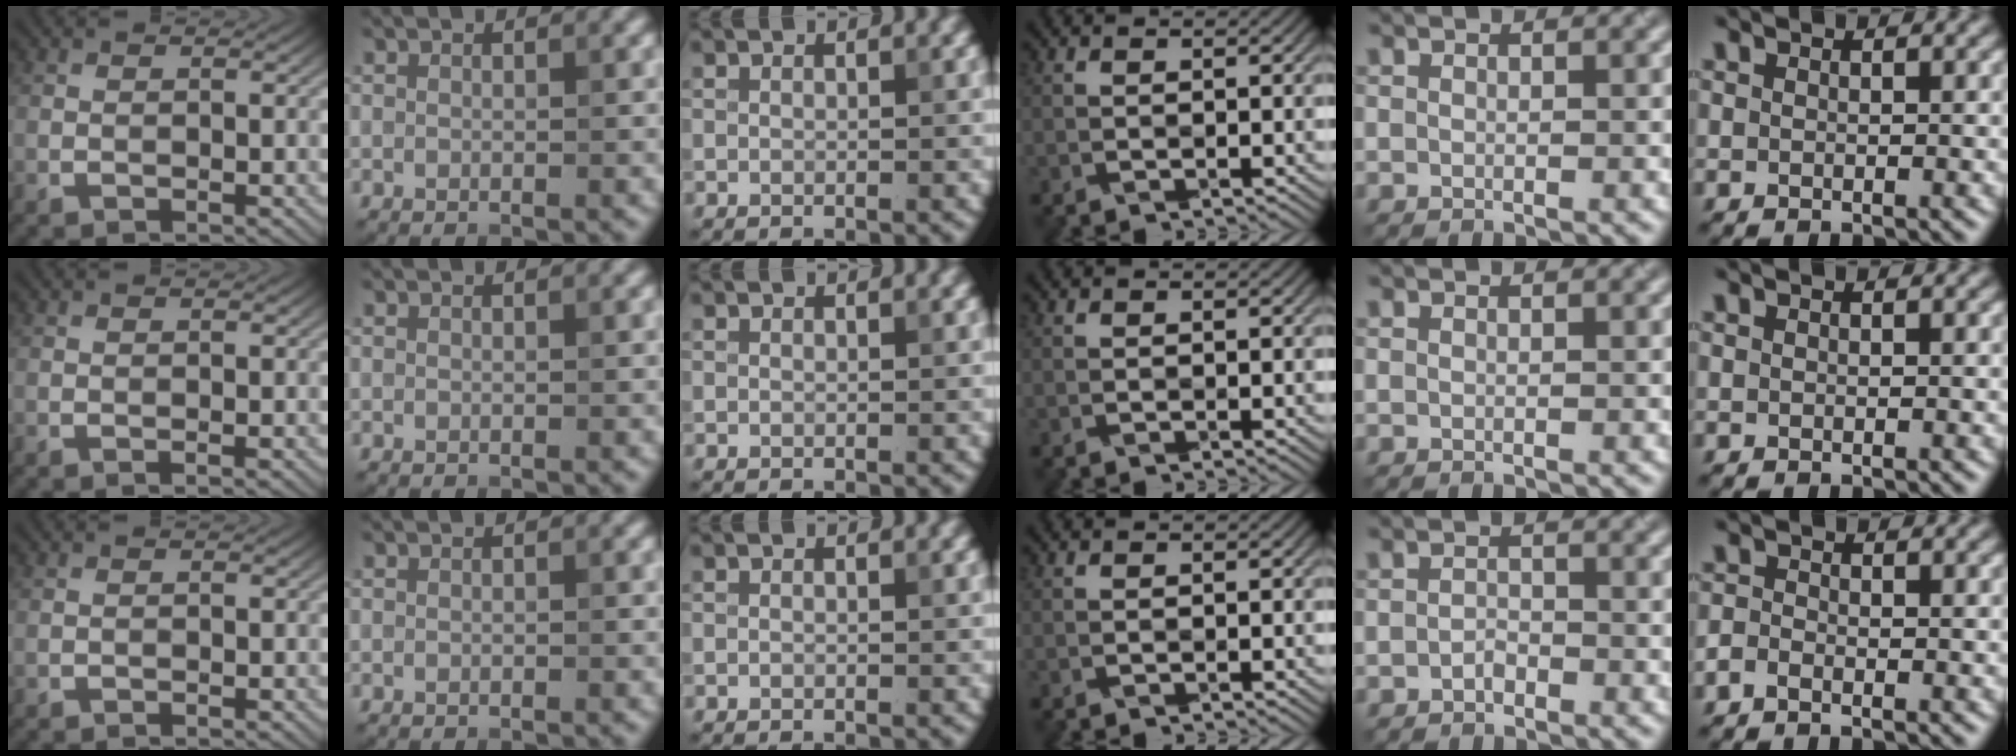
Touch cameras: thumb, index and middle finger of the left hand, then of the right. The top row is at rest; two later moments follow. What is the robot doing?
{"motion": "wrap", "object": "cellophane"}